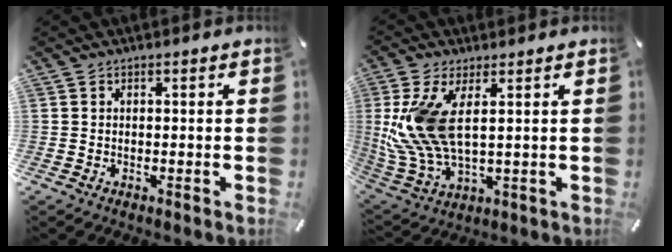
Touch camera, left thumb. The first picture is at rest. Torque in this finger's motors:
{"motor_torque": [0.96, 1.15, 2.41, -0.35, 0.36]}